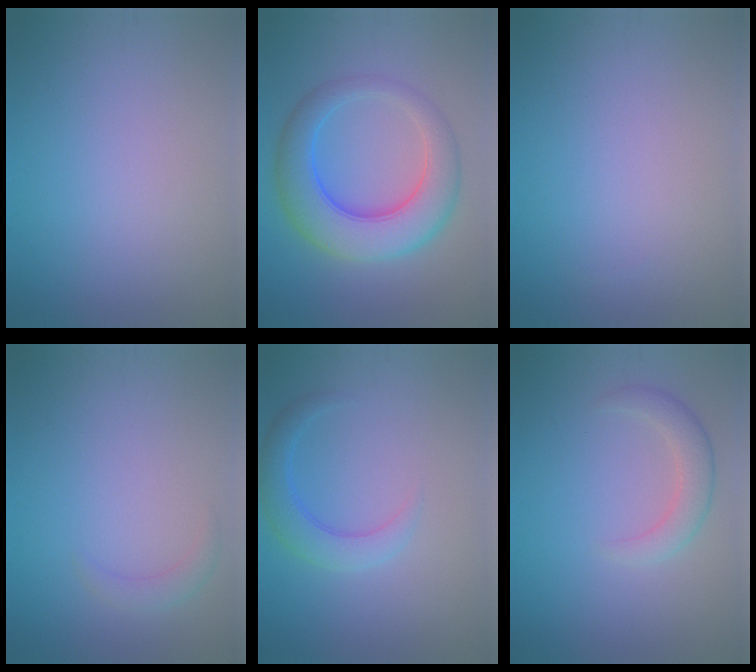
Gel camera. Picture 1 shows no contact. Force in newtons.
{"total": 8.1, "press": 8.0, "slide": 0.2}
{"total": 0.0}
{"total": 1.3, "press": 1.3, "slide": 0.1}
{"total": 3.0, "press": 3.0, "slide": 0.2}
{"total": 2.8, "press": 2.8, "slide": 0.2}